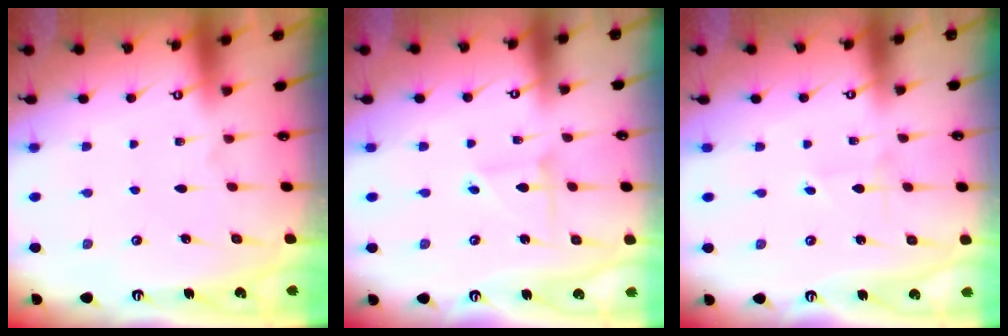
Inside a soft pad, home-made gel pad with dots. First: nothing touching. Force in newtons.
{"total": 2.6, "press": 2.6, "slide": 0.3}
{"total": 0.8, "press": 0.8, "slide": 0.0}